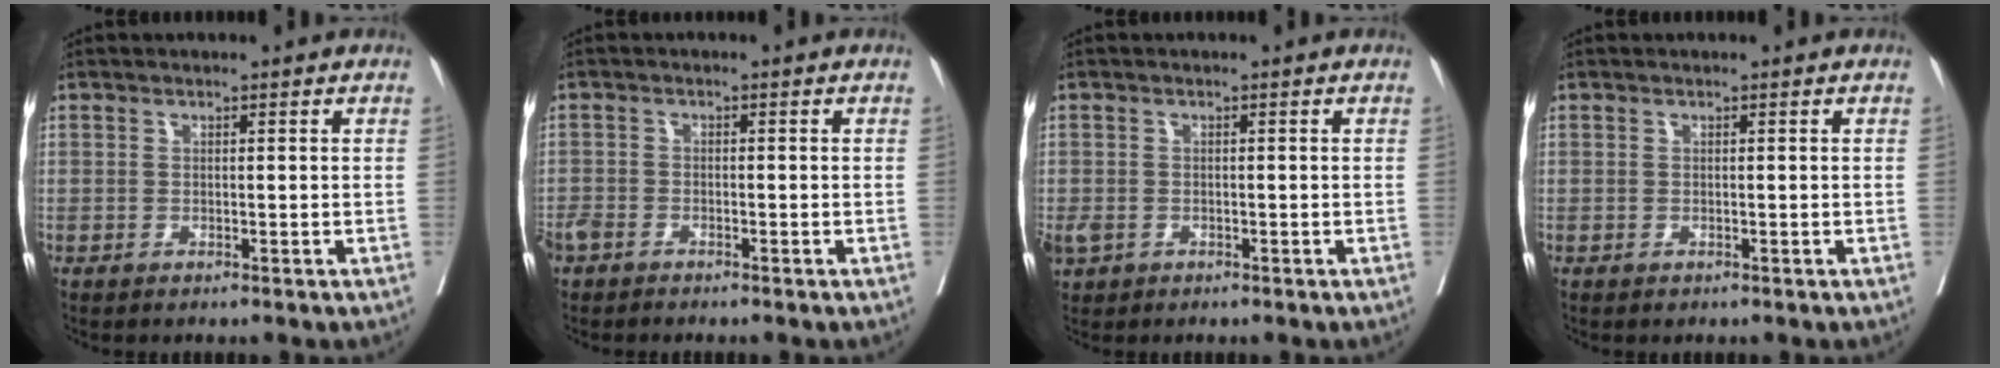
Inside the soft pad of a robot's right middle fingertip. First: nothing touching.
{"total": 3.5, "force": [-2.9, 1.5, 1.3], "torque": [-0.028, -0.004, -0.057]}
{"total": 2.8, "force": [-1.2, 2.1, 1.4], "torque": [-0.035, -0.004, -0.017]}
{"total": 0.0}